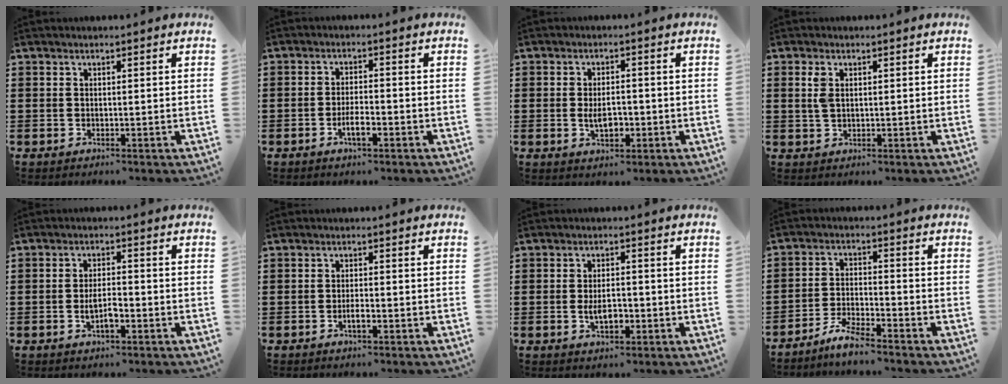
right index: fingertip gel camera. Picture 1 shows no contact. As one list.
[{"total": 3.6, "force": [-1.7, 1.2, 3.0], "torque": [-0.049, 0.005, -0.029]}, {"total": 4.2, "force": [-0.8, 2.0, 3.5], "torque": [-0.056, 0.002, -0.016]}, {"total": 2.3, "force": [0.7, 1.2, 1.8], "torque": [-0.041, 0.004, 0.012]}, {"total": 4.2, "force": [-1.4, 1.5, 3.7], "torque": [-0.078, 0.001, -0.028]}, {"total": 2.1, "force": [-0.9, 0.6, 1.8], "torque": [-0.032, 0.002, -0.015]}, {"total": 4.3, "force": [-1.2, 2.0, 3.6], "torque": [-0.070, 0.004, -0.022]}, {"total": 4.6, "force": [-4.4, 0.2, 1.6], "torque": [-0.043, 0.001, -0.088]}]